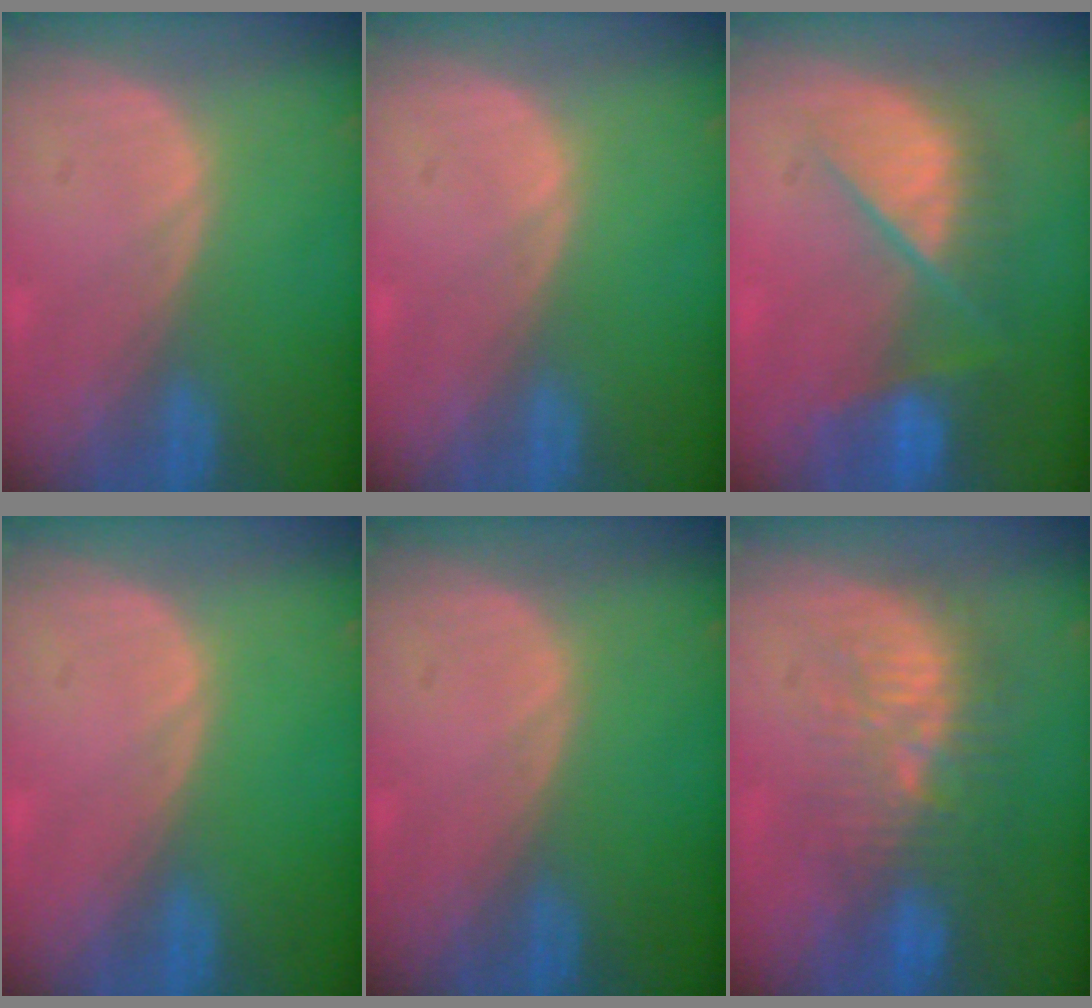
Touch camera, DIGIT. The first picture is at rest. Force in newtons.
{"total": 0.0}
{"total": 9.4, "press": 8.2, "slide": 4.7}
{"total": 0.0}
{"total": 0.0}
{"total": 9.5, "press": 9.1, "slide": 2.8}